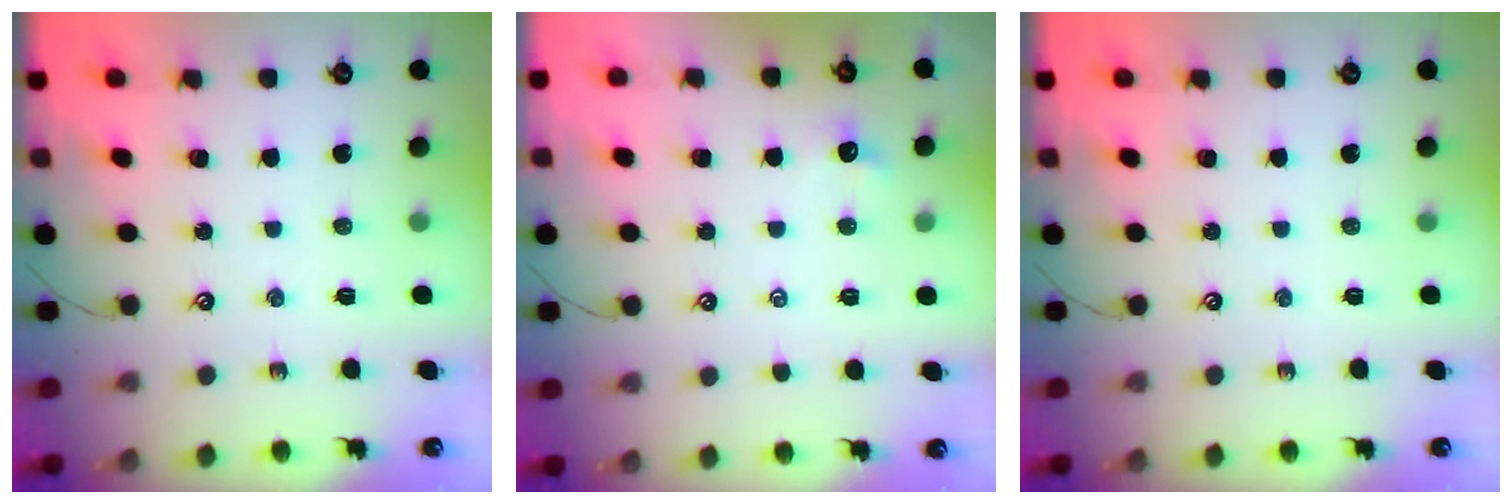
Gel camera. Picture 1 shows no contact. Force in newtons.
{"total": 0.5, "press": 0.1, "slide": 0.5}
{"total": 0.0}